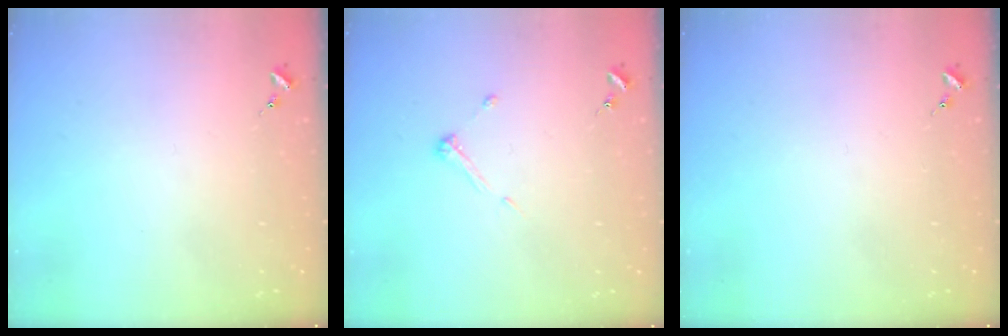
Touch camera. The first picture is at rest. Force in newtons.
{"total": 4.3, "press": 4.3, "slide": 0.2}
{"total": 0.0}